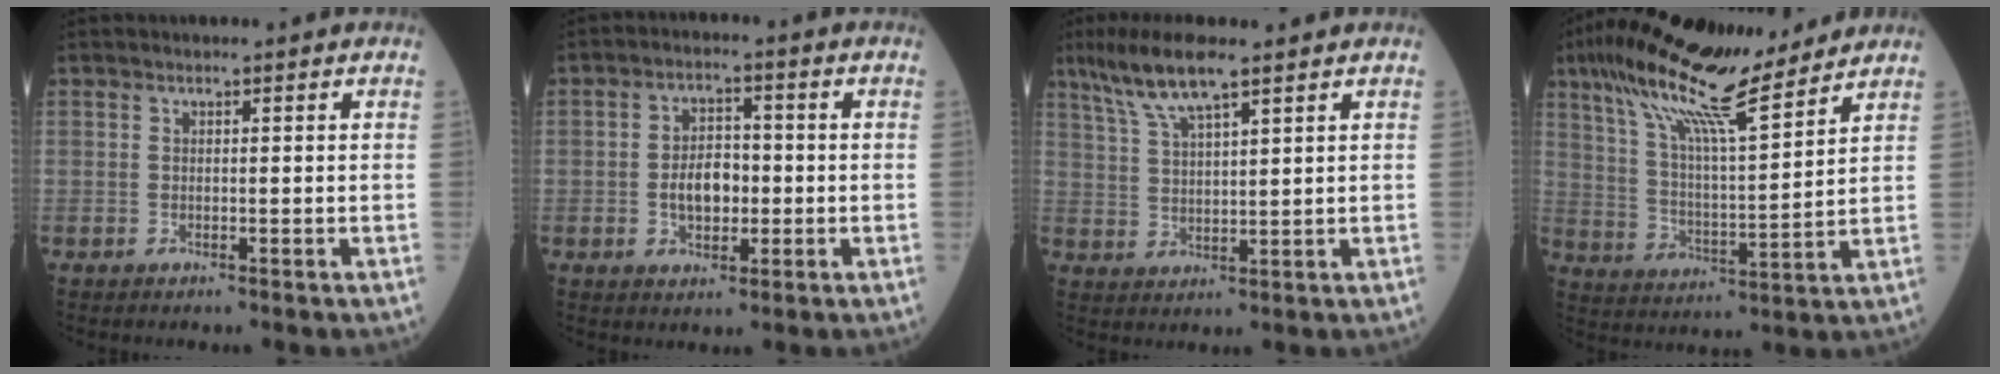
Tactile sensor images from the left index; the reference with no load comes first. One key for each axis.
{"total": 5.6, "fx": -0.8, "fy": 3.2, "fz": 4.4, "tx": -0.086, "ty": 0.010, "tz": -0.014}
{"total": 10.3, "fx": 7.1, "fy": 0.1, "fz": 7.5, "tx": -0.156, "ty": 0.008, "tz": 0.139}
{"total": 16.7, "fx": 12.8, "fy": 2.0, "fz": 10.6, "tx": -0.193, "ty": 0.020, "tz": 0.224}